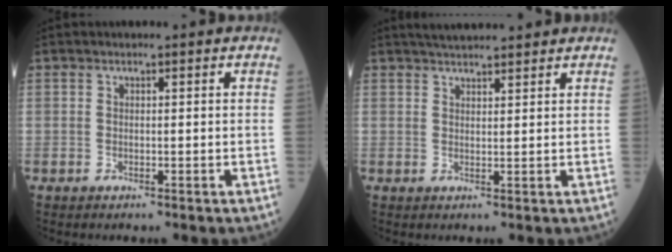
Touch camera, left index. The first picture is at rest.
{"total": 5.6, "force": [5.2, 0.5, 2.2], "torque": [-0.033, 0.030, 0.082]}